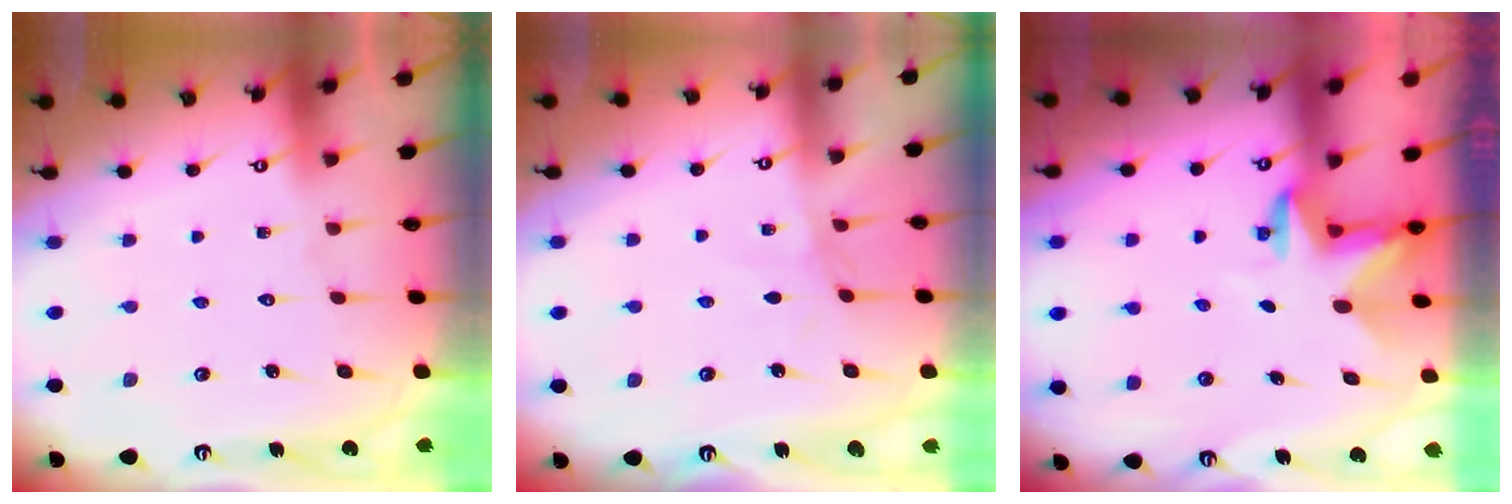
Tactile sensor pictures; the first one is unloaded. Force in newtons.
{"total": 1.4, "press": 1.3, "slide": 0.4}
{"total": 2.9, "press": 2.9, "slide": 0.1}